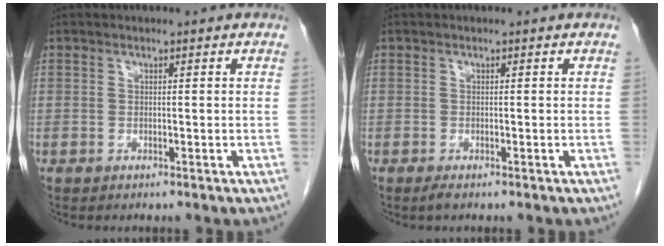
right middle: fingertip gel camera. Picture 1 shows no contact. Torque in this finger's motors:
{"motor_torque": [0.29, -0.05, 0.09, 0.02]}